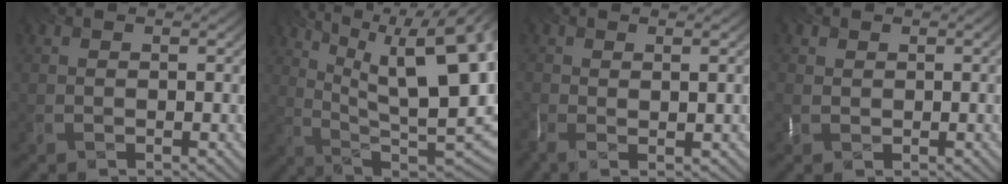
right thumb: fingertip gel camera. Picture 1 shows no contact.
{"total": 16.8, "force": [5.1, 8.6, 13.5], "torque": [-0.217, 0.013, 0.102]}
{"total": 1.9, "force": [0.0, 0.0, 1.9], "torque": [-0.042, 0.003, 0.014]}
{"total": 0.8, "force": [0.1, 0.5, -0.6], "torque": [-0.017, -0.006, 0.029]}